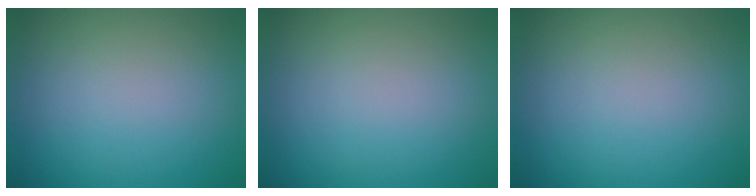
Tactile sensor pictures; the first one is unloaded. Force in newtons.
{"total": 0.0}
{"total": 0.0}